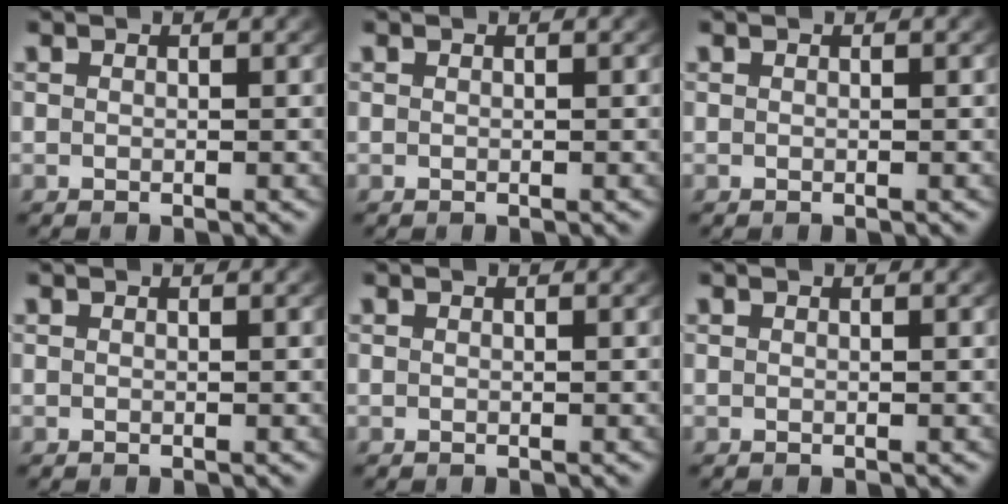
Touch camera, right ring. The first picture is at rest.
{"total": 0.0}
{"total": 0.0}
{"total": 0.0}
{"total": 0.0}
{"total": 0.0}